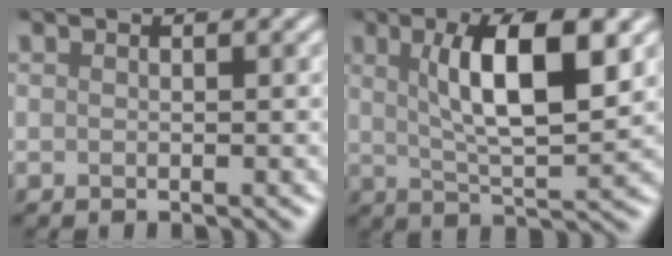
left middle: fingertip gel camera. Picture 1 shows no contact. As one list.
[{"total": 7.8, "force": [2.1, 2.1, 7.3], "torque": [-0.112, -0.001, 0.041]}]